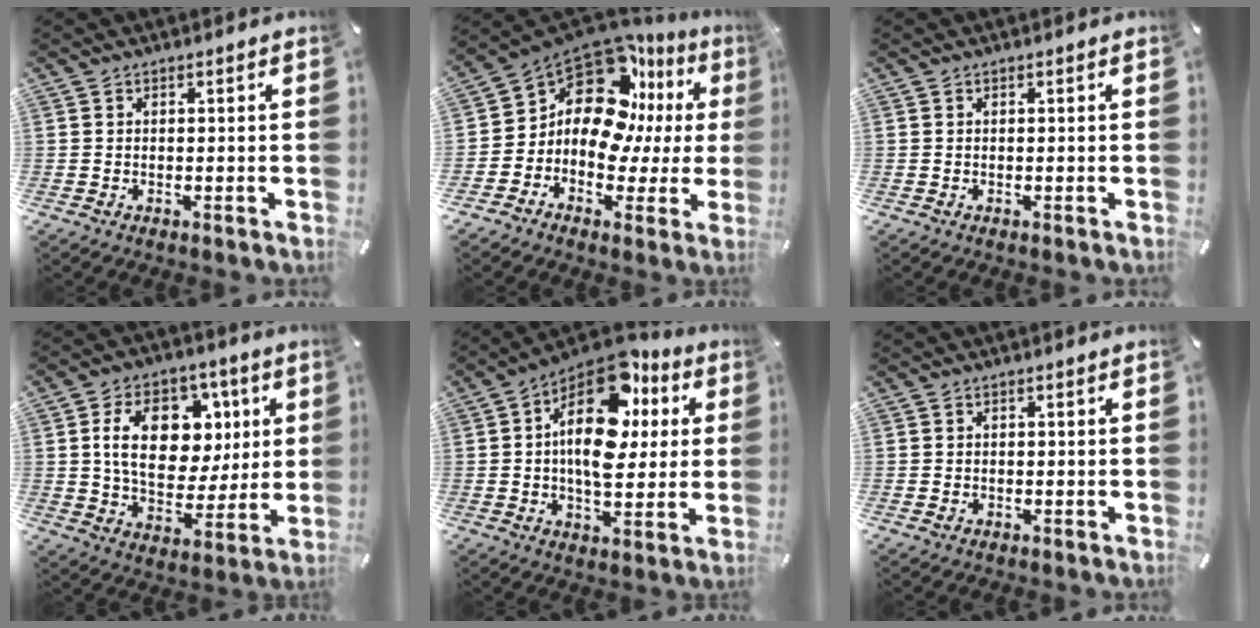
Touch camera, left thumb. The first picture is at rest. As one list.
[{"total": 15.4, "force": [6.4, 10.6, 9.2], "torque": [-0.172, -0.072, 0.108]}, {"total": 0.0}, {"total": 17.2, "force": [4.5, 12.6, 10.9], "torque": [-0.176, 0.005, 0.085]}, {"total": 19.5, "force": [5.8, 11.9, 14.3], "torque": [-0.249, -0.036, 0.097]}, {"total": 0.8, "force": [-0.2, 0.7, 0.4], "torque": [-0.008, 0.003, -0.006]}]